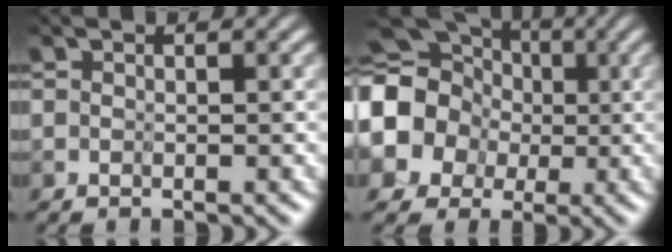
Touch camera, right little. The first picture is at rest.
{"total": 11.8, "force": [-0.1, 10.7, 4.8], "torque": [-0.153, 0.001, -0.034]}